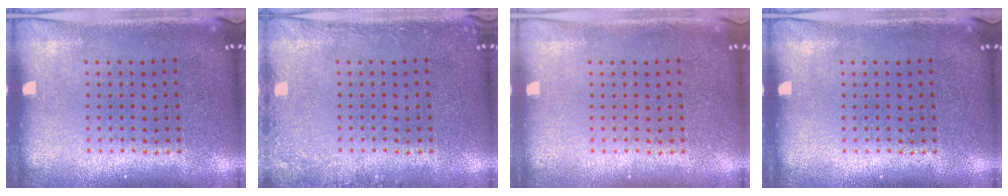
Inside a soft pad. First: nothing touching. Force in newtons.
{"total": 1.4, "press": 1.4, "slide": 0.2}
{"total": 0.0}
{"total": 0.0}